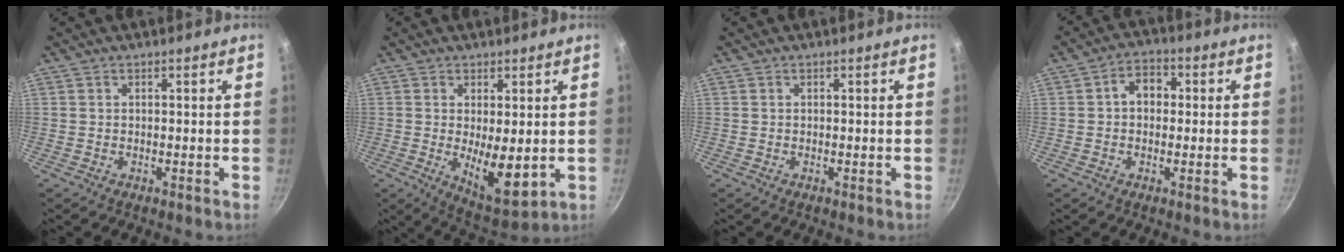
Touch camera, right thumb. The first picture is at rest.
{"total": 9.5, "force": [-0.3, 3.7, 8.7], "torque": [-0.122, -0.028, 0.013]}
{"total": 0.0}
{"total": 5.5, "force": [0.5, 4.3, 3.5], "torque": [-0.026, 0.014, -0.002]}